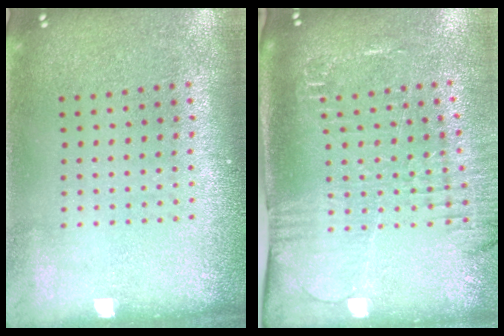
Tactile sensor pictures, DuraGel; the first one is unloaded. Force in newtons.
{"total": 2.1, "press": 1.9, "slide": 0.9}